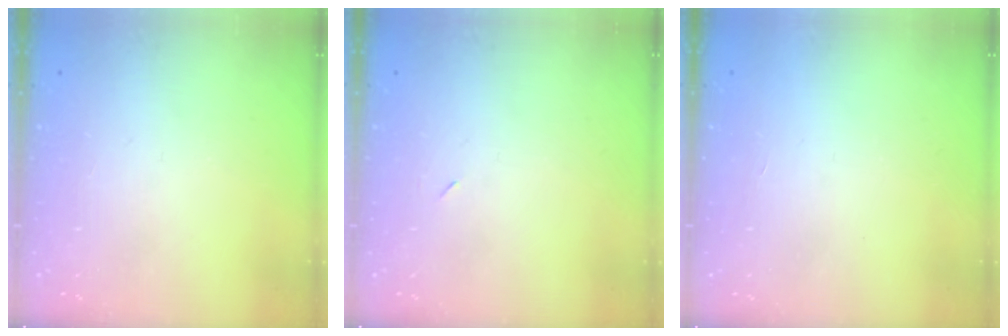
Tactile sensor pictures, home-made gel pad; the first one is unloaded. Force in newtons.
{"total": 2.3, "press": 2.0, "slide": 1.2}
{"total": 1.6, "press": 1.6, "slide": 0.1}